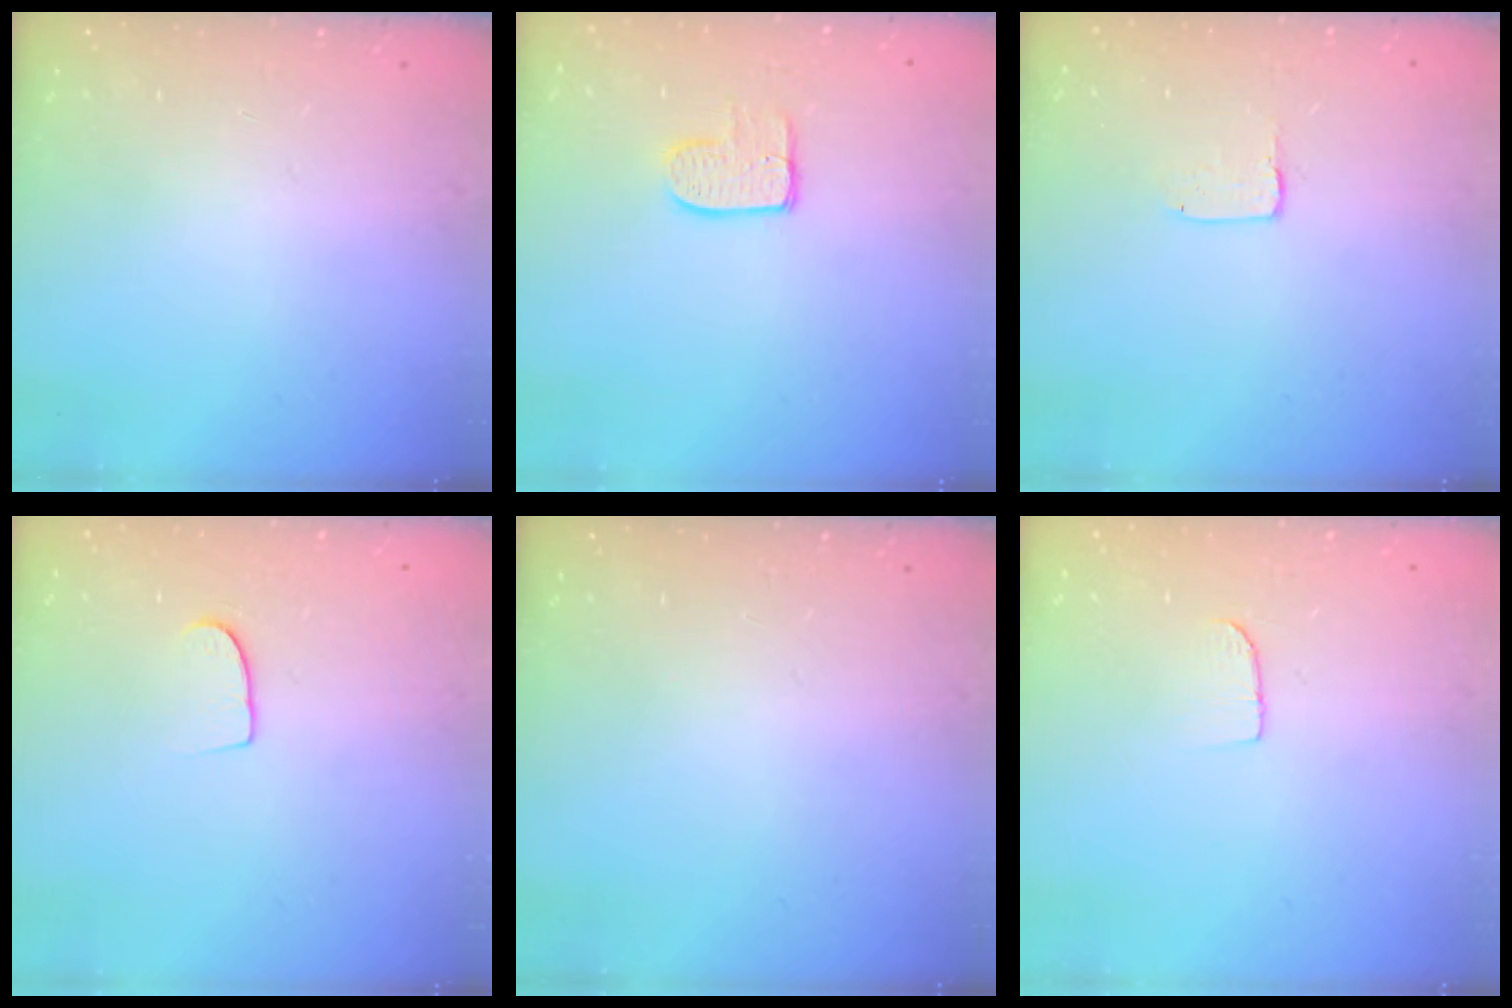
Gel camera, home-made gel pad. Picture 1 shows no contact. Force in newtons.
{"total": 7.4, "press": 7.4, "slide": 0.2}
{"total": 1.7, "press": 1.6, "slide": 0.1}
{"total": 6.8, "press": 6.8, "slide": 0.6}
{"total": 0.0}
{"total": 4.6, "press": 4.6, "slide": 0.4}